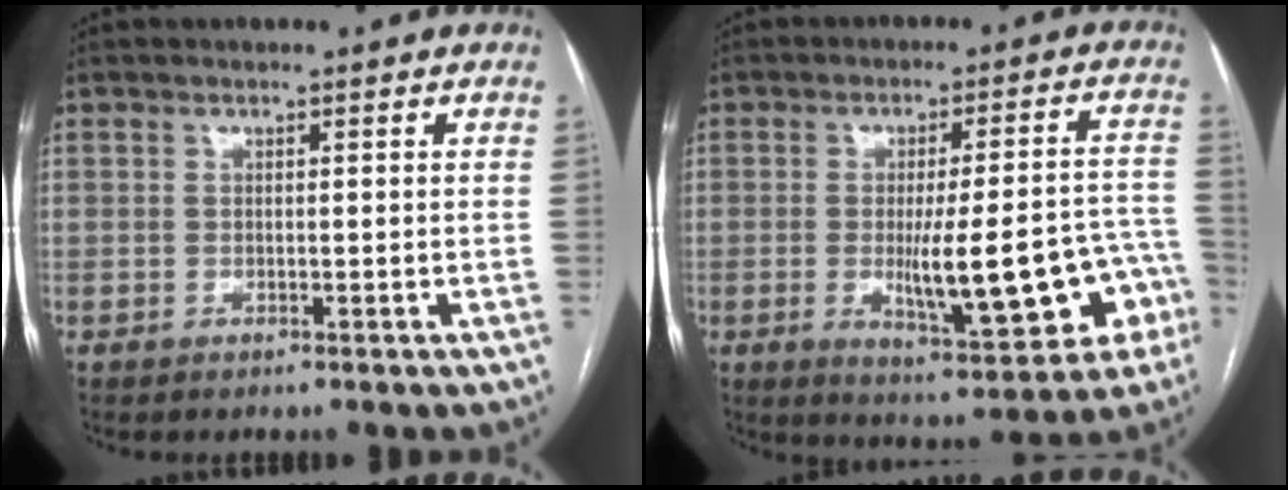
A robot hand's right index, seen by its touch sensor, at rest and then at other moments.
{"total": 16.7, "force": [-4.6, 3.7, 15.6], "torque": [-0.180, 0.021, -0.046]}